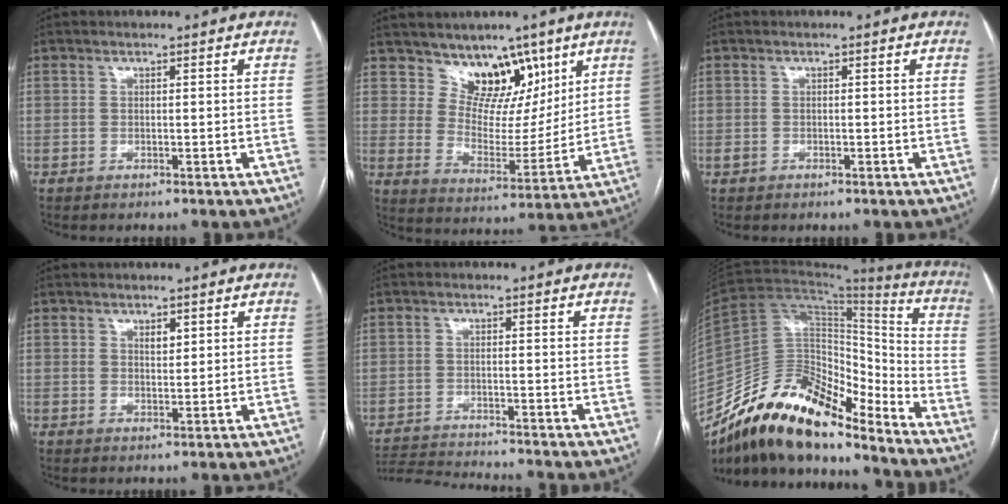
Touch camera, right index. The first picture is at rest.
{"total": 9.8, "force": [6.8, 6.0, 3.9], "torque": [-0.052, 0.006, 0.123]}
{"total": 0.9, "force": [-0.5, 0.8, 0.2], "torque": [-0.006, 0.003, -0.006]}
{"total": 2.1, "force": [0.9, 1.1, 1.5], "torque": [-0.024, 0.000, 0.018]}
{"total": 8.5, "force": [-8.1, -2.0, 1.3], "torque": [-0.026, -0.003, -0.144]}
{"total": 22.9, "force": [-17.8, 7.4, 12.3], "torque": [-0.234, 0.018, -0.316]}